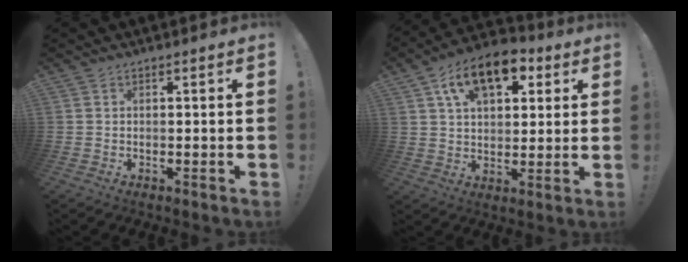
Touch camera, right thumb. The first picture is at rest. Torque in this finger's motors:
{"motor_torque": [1.94, 2.04, 0.95, 0.04, 0.09]}